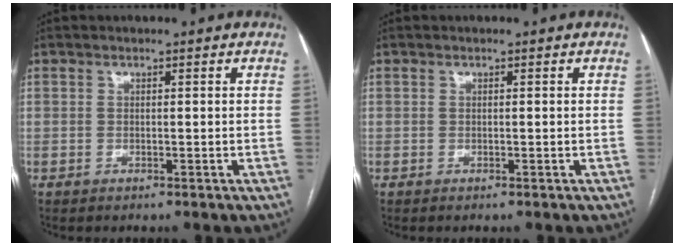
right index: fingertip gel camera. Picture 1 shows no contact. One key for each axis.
{"total": 0.0}